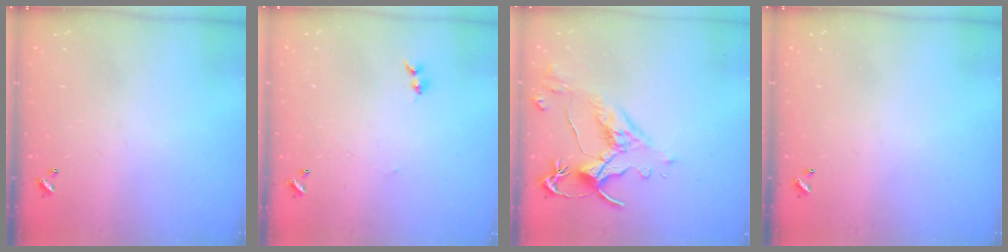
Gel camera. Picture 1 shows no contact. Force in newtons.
{"total": 1.1, "press": 0.9, "slide": 0.5}
{"total": 2.5, "press": 2.1, "slide": 1.2}
{"total": 0.0}